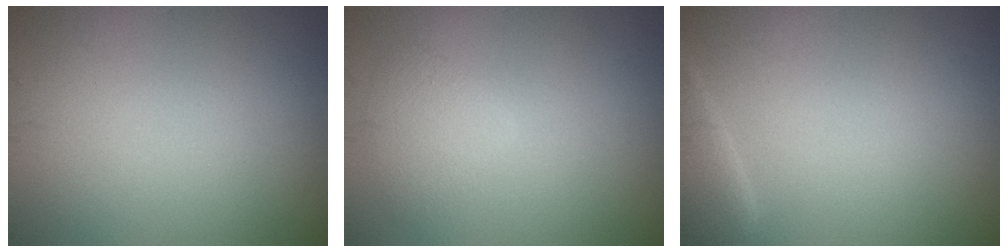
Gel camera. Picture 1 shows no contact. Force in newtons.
{"total": 2.0, "press": 2.0, "slide": 0.2}
{"total": 2.2, "press": 2.2, "slide": 0.3}